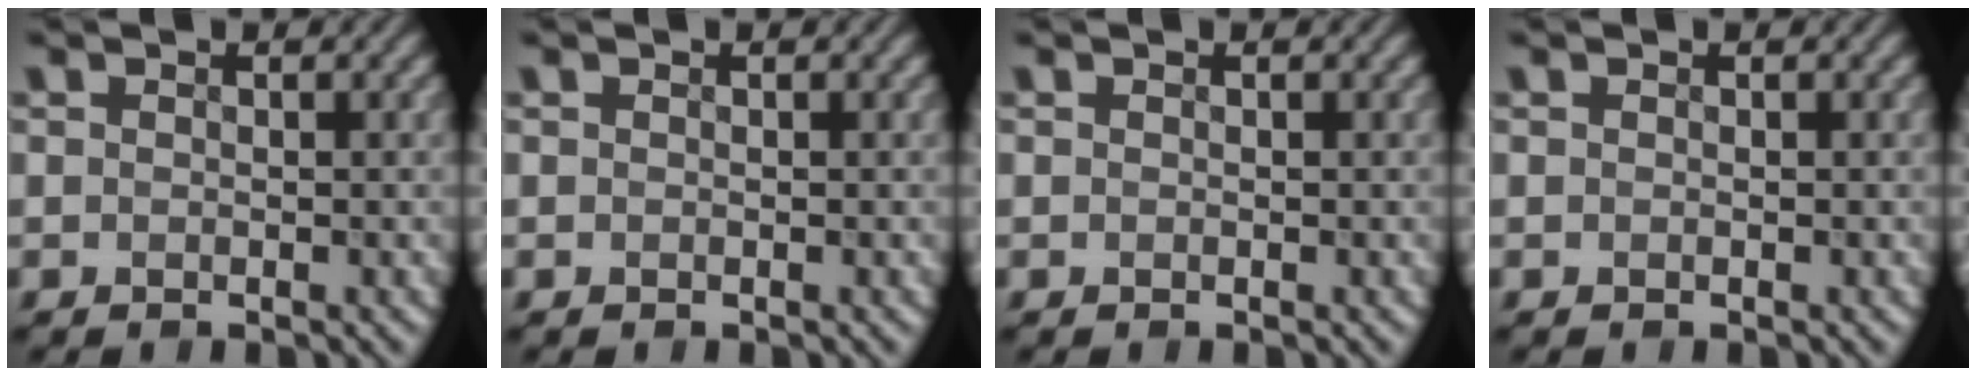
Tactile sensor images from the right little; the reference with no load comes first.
{"total": 0.0}
{"total": 0.0}
{"total": 0.0}